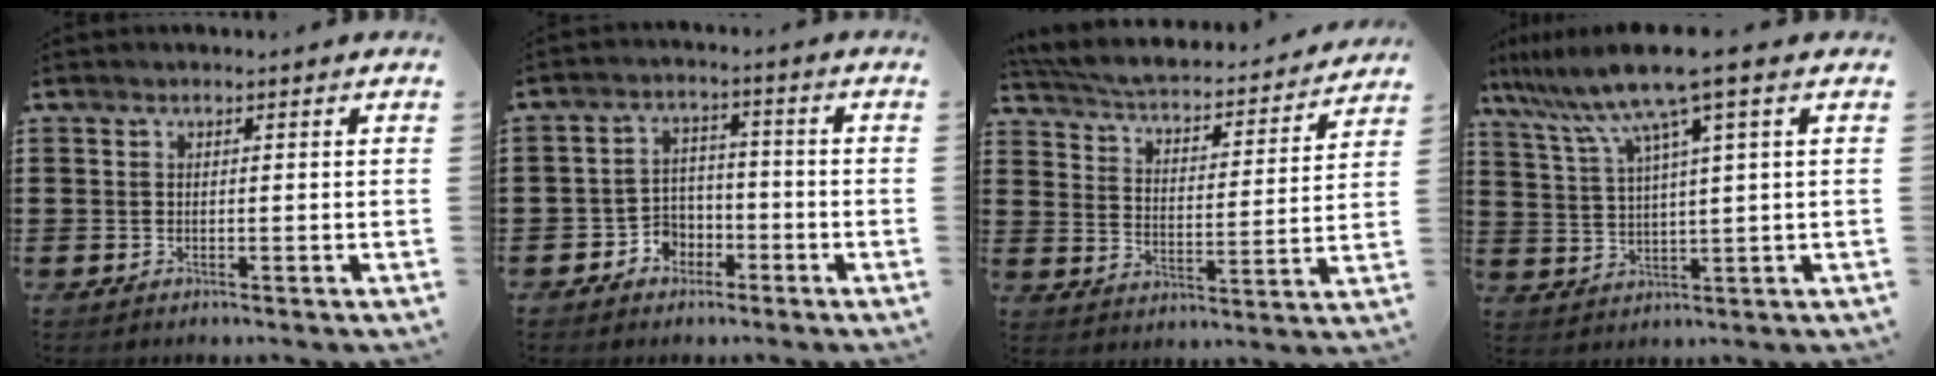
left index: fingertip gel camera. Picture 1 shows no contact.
{"total": 4.2, "force": [-2.8, 3.0, 0.9], "torque": [-0.026, 0.012, -0.057]}
{"total": 3.4, "force": [3.2, 0.2, 1.2], "torque": [-0.044, -0.032, 0.046]}
{"total": 8.5, "force": [5.3, 0.0, 6.6], "torque": [-0.153, -0.025, 0.085]}